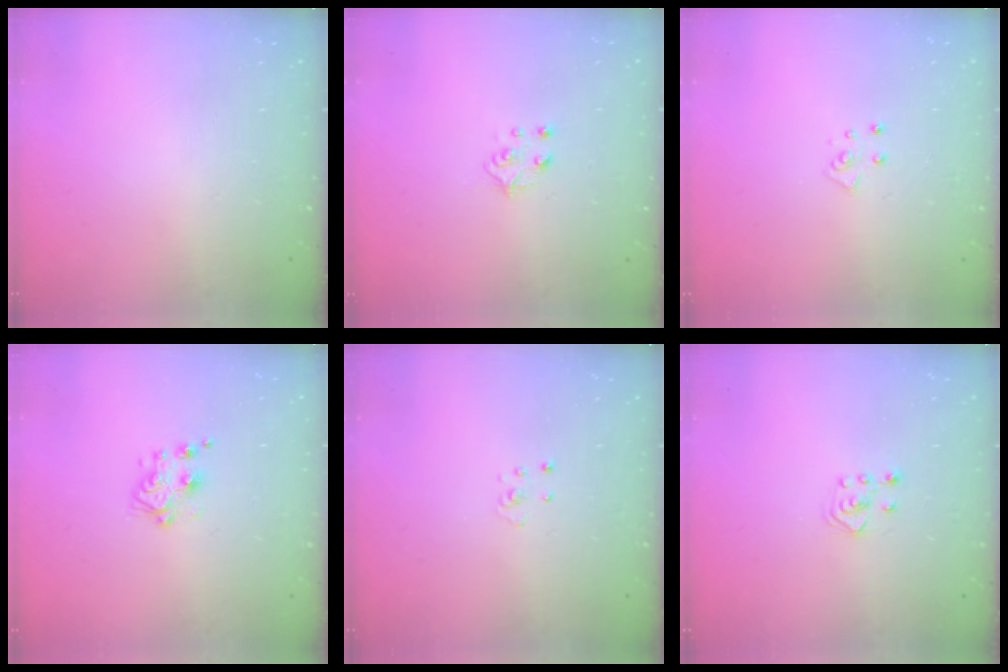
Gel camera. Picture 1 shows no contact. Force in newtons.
{"total": 5.6, "press": 5.6, "slide": 0.5}
{"total": 4.0, "press": 4.0, "slide": 0.3}
{"total": 5.9, "press": 5.9, "slide": 0.5}
{"total": 2.3, "press": 2.3, "slide": 0.2}
{"total": 3.6, "press": 3.6, "slide": 0.4}